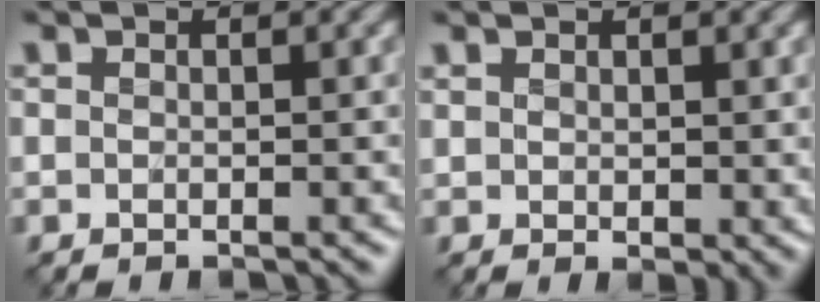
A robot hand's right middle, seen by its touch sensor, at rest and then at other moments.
{"total": 1.7, "force": [1.0, 0.7, 1.2], "torque": [-0.019, -0.002, 0.024]}